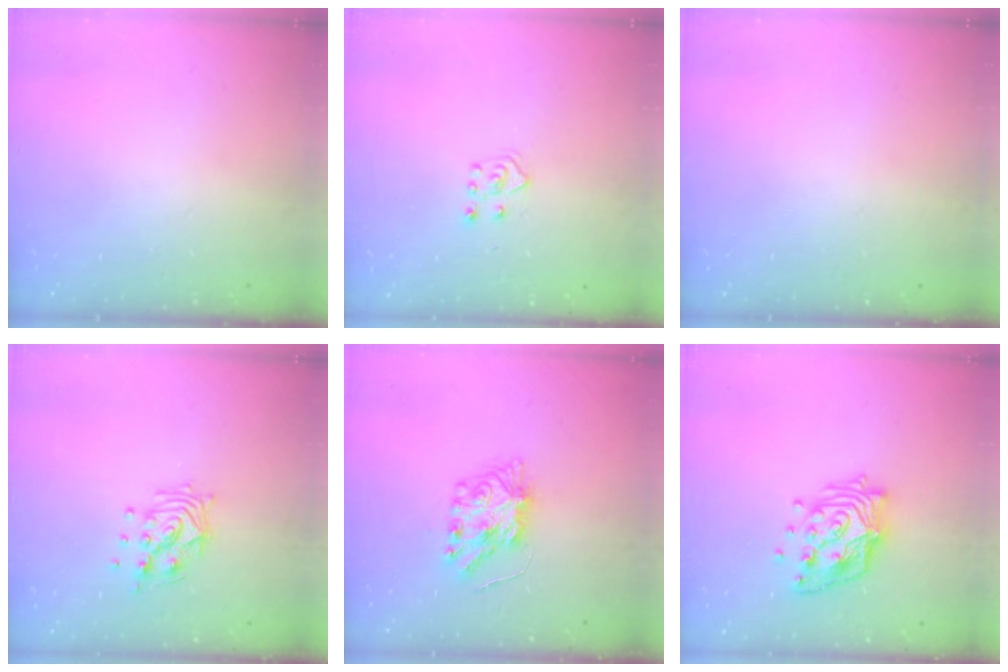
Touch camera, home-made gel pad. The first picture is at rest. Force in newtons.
{"total": 4.8, "press": 4.7, "slide": 0.7}
{"total": 0.0}
{"total": 10.6, "press": 10.6, "slide": 0.5}
{"total": 8.4, "press": 8.4, "slide": 0.5}
{"total": 15.5, "press": 15.5, "slide": 1.2}